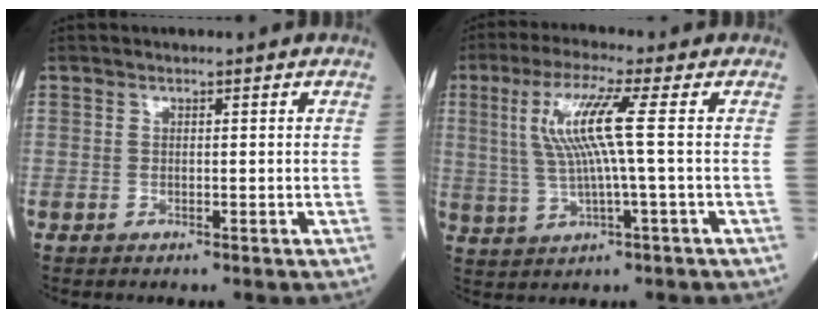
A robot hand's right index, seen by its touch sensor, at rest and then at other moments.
{"total": 8.7, "force": [1.6, -0.5, 8.5], "torque": [-0.180, 0.009, 0.033]}